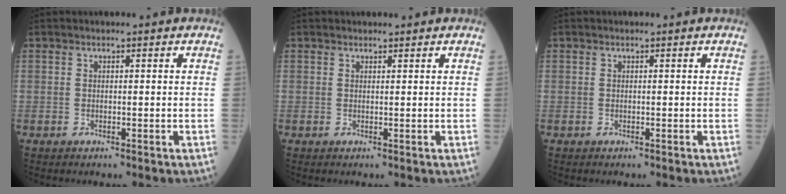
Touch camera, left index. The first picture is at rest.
{"total": 0.7, "force": [0.7, 0.2, 0.0], "torque": [-0.002, 0.000, 0.012]}
{"total": 0.0}